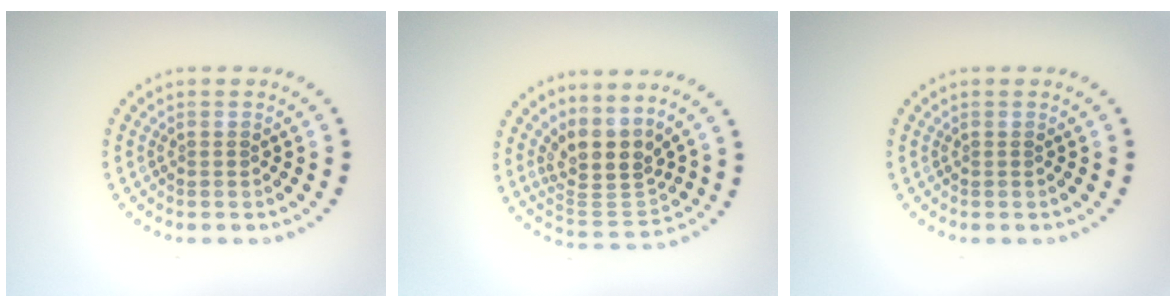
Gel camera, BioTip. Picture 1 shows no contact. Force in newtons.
{"total": 4.2, "press": 3.4, "slide": 2.5}
{"total": 0.0}